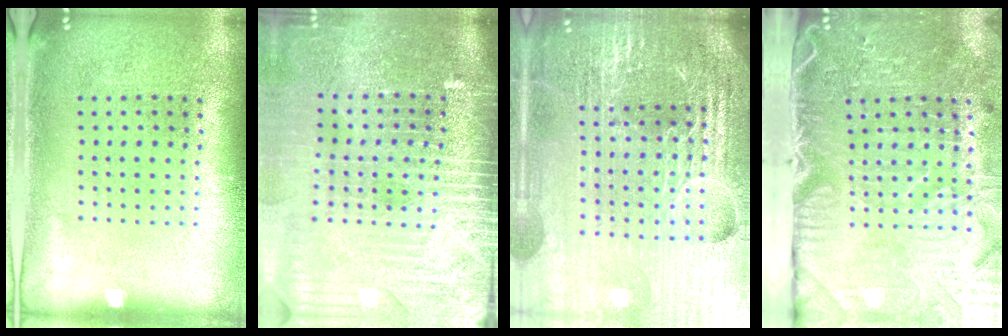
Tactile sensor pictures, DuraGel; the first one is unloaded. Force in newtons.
{"total": 4.5, "press": 3.9, "slide": 2.3}
{"total": 6.4, "press": 5.6, "slide": 3.0}
{"total": 5.3, "press": 4.4, "slide": 3.0}